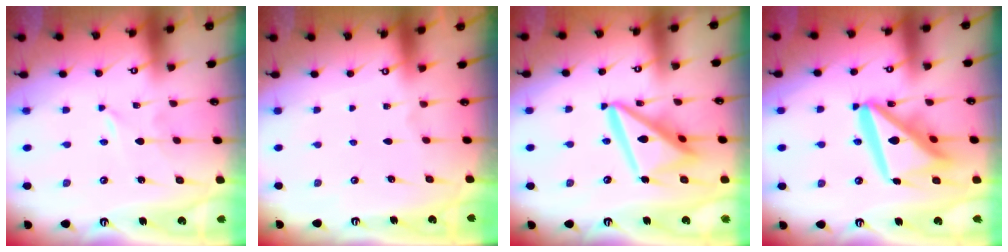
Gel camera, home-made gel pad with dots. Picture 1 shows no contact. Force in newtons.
{"total": 0.0}
{"total": 16.0, "press": 15.9, "slide": 1.8}
{"total": 18.8, "press": 18.6, "slide": 2.2}